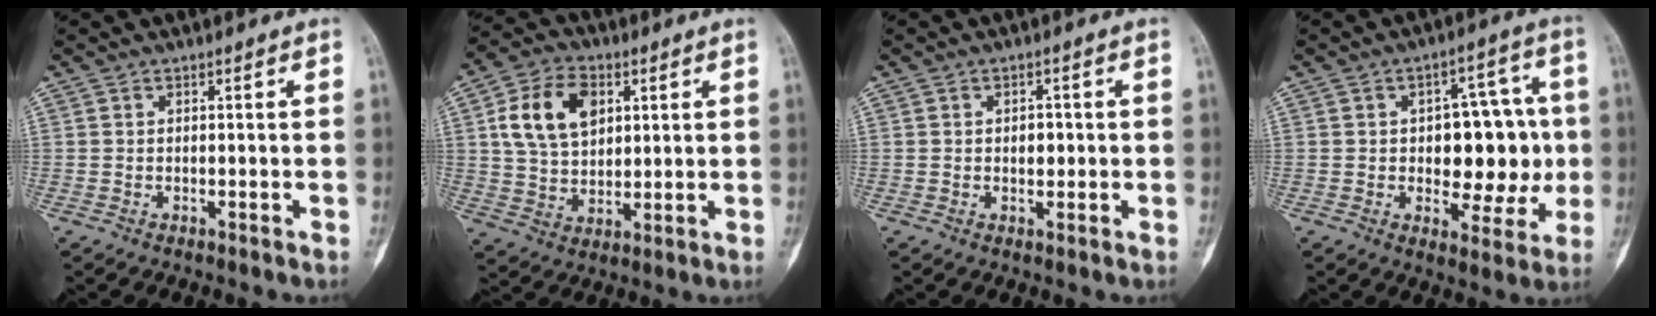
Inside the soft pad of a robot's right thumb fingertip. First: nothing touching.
{"total": 13.1, "force": [4.0, 8.9, 8.8], "torque": [-0.137, -0.002, 0.073]}
{"total": 3.5, "force": [0.1, 2.4, 2.6], "torque": [-0.012, 0.002, 0.001]}
{"total": 14.7, "force": [-0.3, 8.5, 11.9], "torque": [-0.105, 0.023, 0.003]}